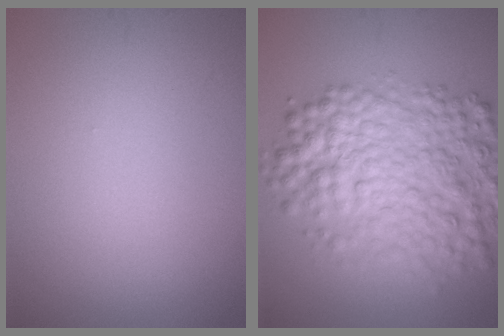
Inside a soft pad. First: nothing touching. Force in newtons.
{"total": 8.7, "press": 8.7, "slide": 0.1}